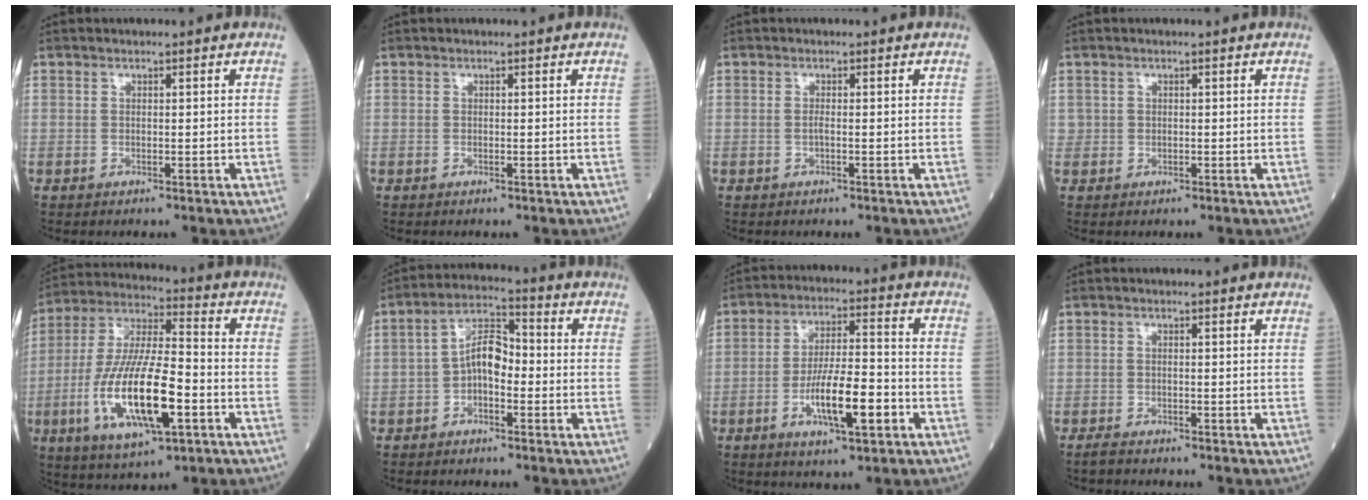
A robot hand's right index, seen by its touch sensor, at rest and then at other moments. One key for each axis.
{"total": 0.0}
{"total": 0.6, "fx": -0.2, "fy": 0.0, "fz": 0.5, "tx": -0.012, "ty": 0.000, "tz": -0.005}
{"total": 0.6, "fx": 0.1, "fy": 0.6, "fz": 0.0, "tx": 0.007, "ty": 0.005, "tz": 0.000}
{"total": 17.7, "fx": -5.2, "fy": 4.3, "fz": 16.3, "tx": -0.333, "ty": -0.013, "tz": -0.091}
{"total": 6.3, "fx": -1.3, "fy": 2.9, "fz": 5.4, "tx": -0.098, "ty": 0.024, "tz": -0.028}
{"total": 10.2, "fx": -3.7, "fy": 2.0, "fz": 9.2, "tx": -0.168, "ty": 0.001, "tz": -0.062}
{"total": 1.6, "fx": -1.5, "fy": 0.2, "fz": 0.6, "tx": -0.017, "ty": -0.005, "tz": -0.025}